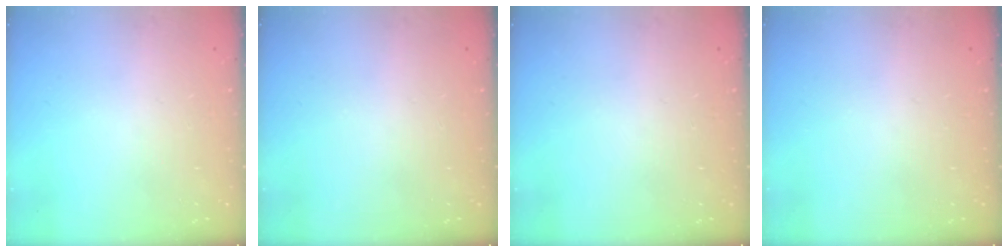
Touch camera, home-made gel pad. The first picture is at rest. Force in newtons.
{"total": 0.0}
{"total": 0.0}
{"total": 0.0}